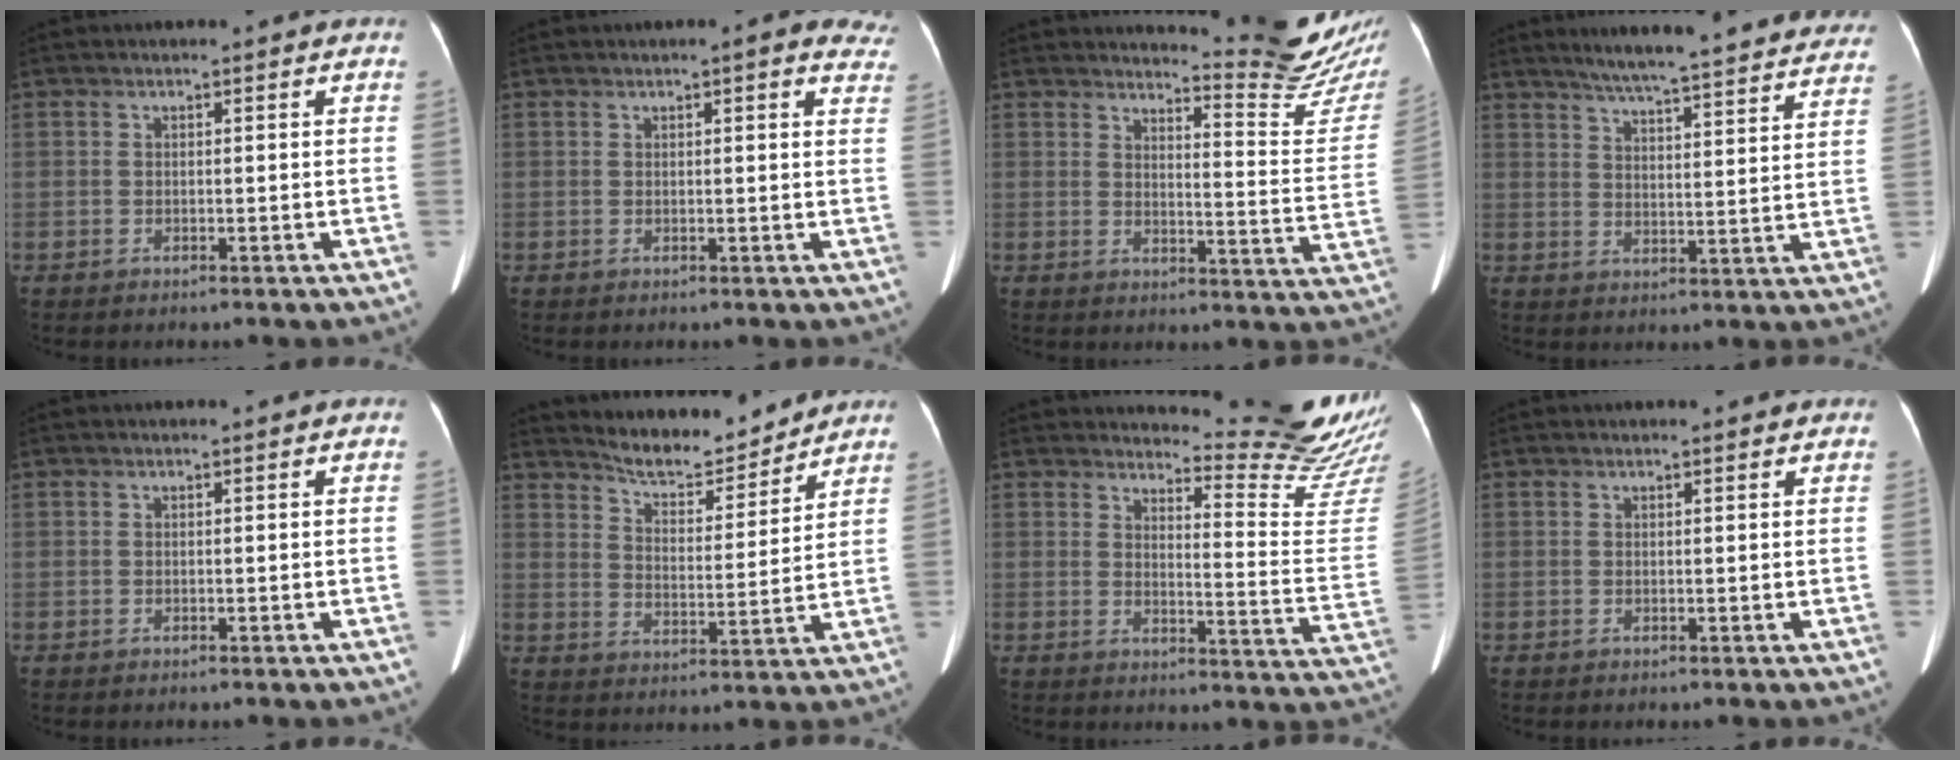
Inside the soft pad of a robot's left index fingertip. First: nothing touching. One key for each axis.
{"total": 5.9, "fx": 4.4, "fy": 1.6, "fz": 3.6, "tx": -0.024, "ty": 0.000, "tz": 0.029}
{"total": 12.2, "fx": 12.0, "fy": -1.6, "fz": 1.6, "tx": -0.018, "ty": -0.108, "tz": 0.139}
{"total": 27.4, "fx": 24.7, "fy": 2.7, "fz": 11.5, "tx": -0.163, "ty": -0.039, "tz": 0.299}
{"total": 0.0}
{"total": 9.6, "fx": 9.3, "fy": 1.4, "fz": 1.8, "tx": -0.034, "ty": -0.003, "tz": 0.152}
{"total": 15.3, "fx": 15.0, "fy": -1.1, "fz": 2.8, "tx": -0.033, "ty": -0.142, "tz": 0.162}
{"total": 1.1, "fx": 1.0, "fy": 0.2, "fz": 0.1, "tx": -0.010, "ty": 0.000, "tz": 0.009}